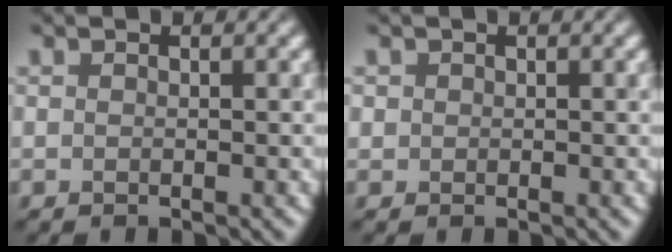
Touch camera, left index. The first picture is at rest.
{"total": 0.7, "force": [0.3, 0.7, 0.0], "torque": [0.008, -0.002, 0.003]}